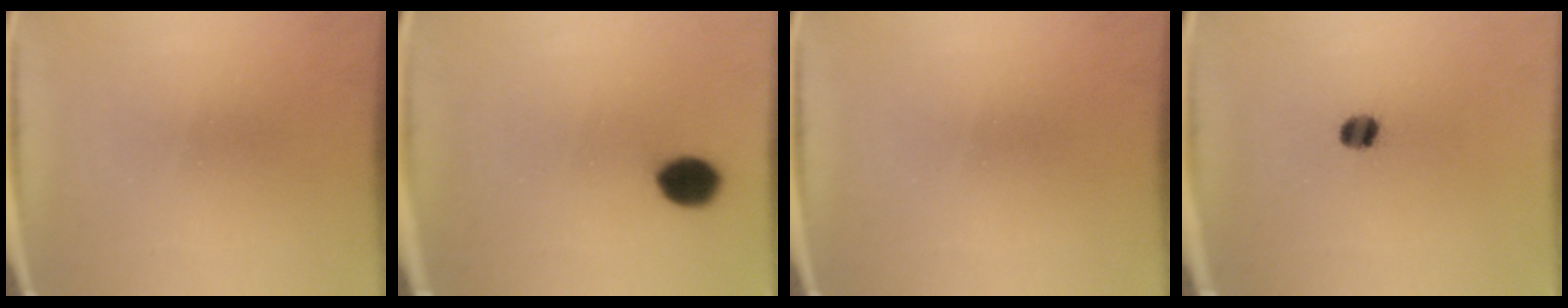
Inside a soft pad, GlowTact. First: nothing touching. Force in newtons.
{"total": 6.0}
{"total": 0.0}
{"total": 3.5}